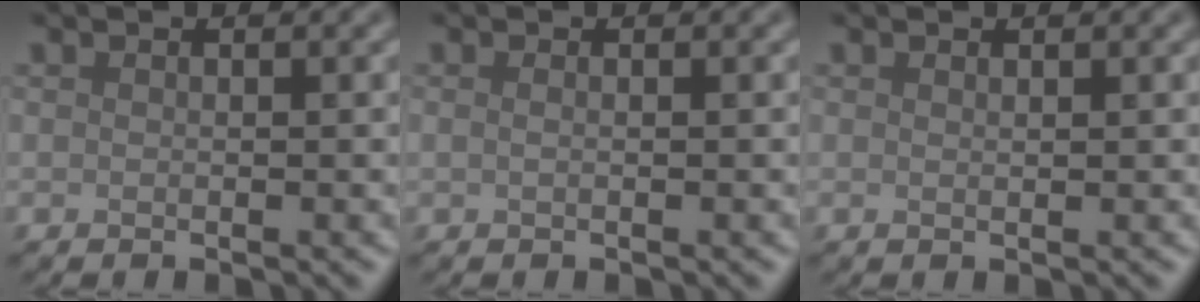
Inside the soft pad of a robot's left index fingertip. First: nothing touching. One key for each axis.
{"total": 0.6, "fx": 0.1, "fy": 0.3, "fz": 0.5, "tx": -0.010, "ty": -0.005, "tz": 0.002}
{"total": 0.6, "fx": 0.4, "fy": 0.1, "fz": 0.4, "tx": -0.003, "ty": -0.001, "tz": 0.005}